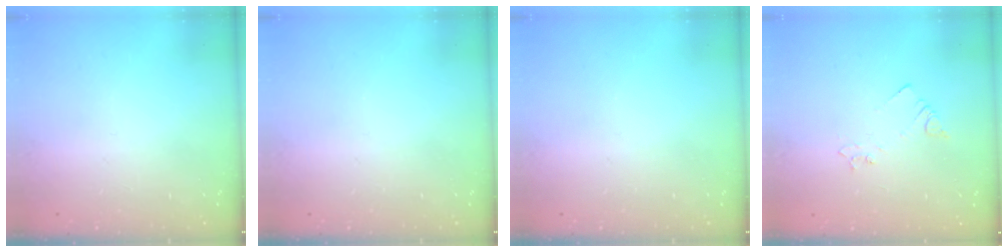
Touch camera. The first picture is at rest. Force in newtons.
{"total": 0.0}
{"total": 0.0}
{"total": 2.1, "press": 2.1, "slide": 0.3}